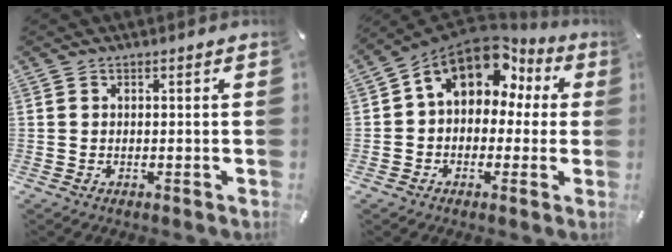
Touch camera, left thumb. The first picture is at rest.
{"total": 13.1, "force": [6.4, 8.8, 7.2], "torque": [-0.122, -0.028, 0.116]}